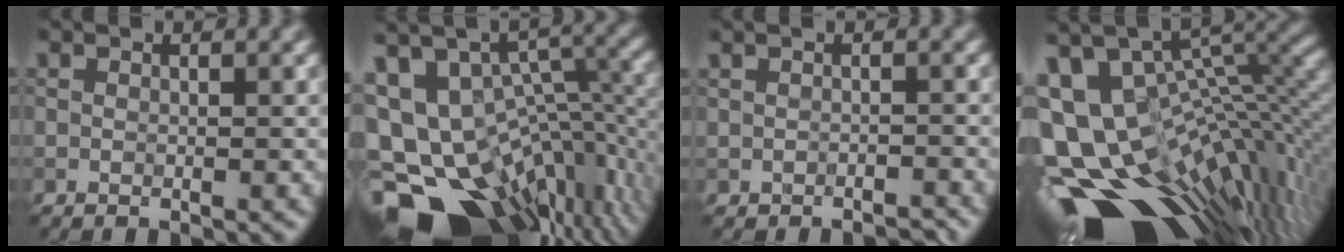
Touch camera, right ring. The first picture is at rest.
{"total": 16.8, "force": [-5.2, 11.4, 11.2], "torque": [-0.199, -0.006, -0.023]}
{"total": 0.8, "force": [-0.8, 0.3, 0.1], "torque": [0.008, 0.004, -0.012]}
{"total": 15.3, "force": [-0.6, 8.7, 12.5], "torque": [-0.212, -0.014, 0.027]}